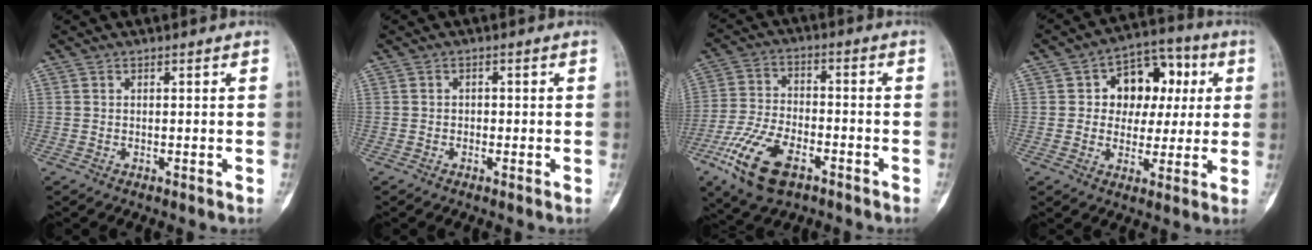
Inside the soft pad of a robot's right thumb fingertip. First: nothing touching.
{"total": 0.9, "force": [-0.3, 0.9, 0.2], "torque": [0.008, 0.002, -0.009]}
{"total": 13.8, "force": [-7.1, 6.8, 9.7], "torque": [-0.191, 0.016, -0.133]}
{"total": 13.1, "force": [2.6, 9.8, 8.4], "torque": [-0.059, 0.017, 0.033]}